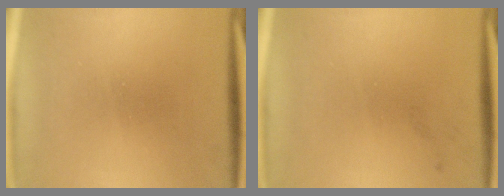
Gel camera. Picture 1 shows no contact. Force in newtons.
{"total": 1.1}